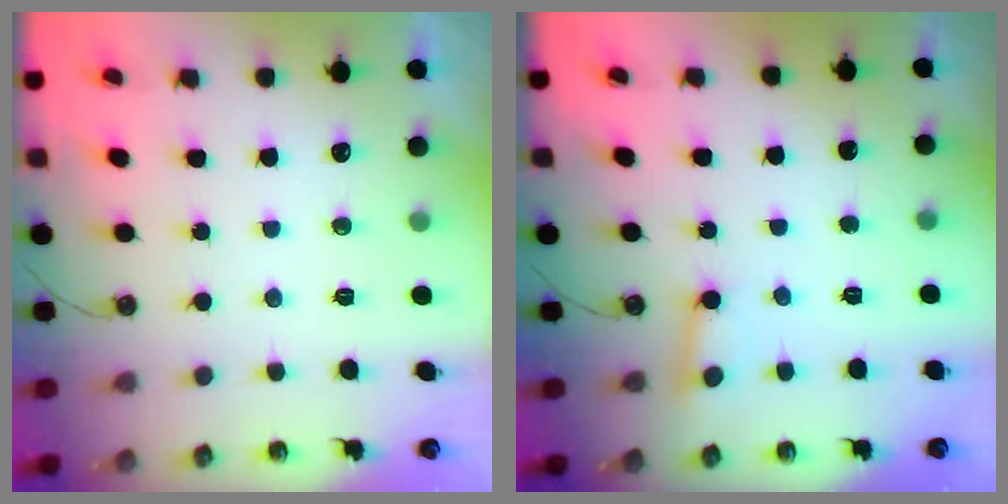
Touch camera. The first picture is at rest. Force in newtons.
{"total": 2.9, "press": 2.9, "slide": 0.4}